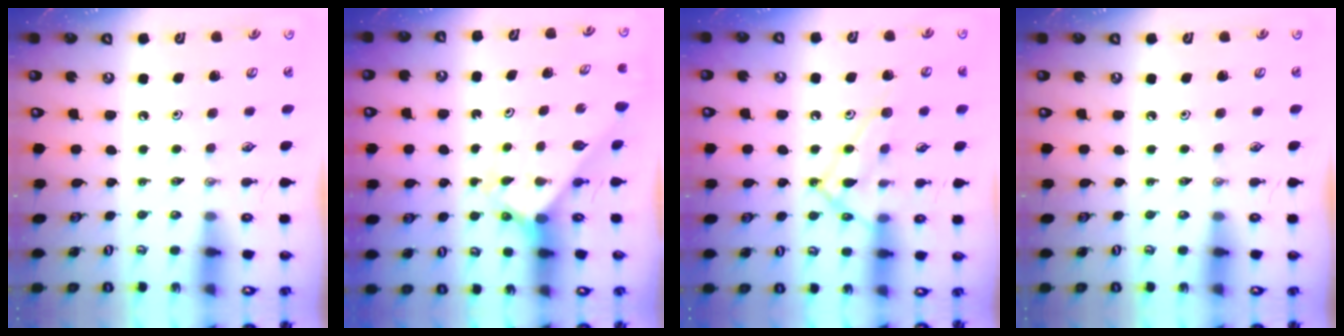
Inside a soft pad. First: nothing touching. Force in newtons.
{"total": 2.5, "press": 2.5, "slide": 0.2}
{"total": 13.2, "press": 13.1, "slide": 1.0}
{"total": 0.0}